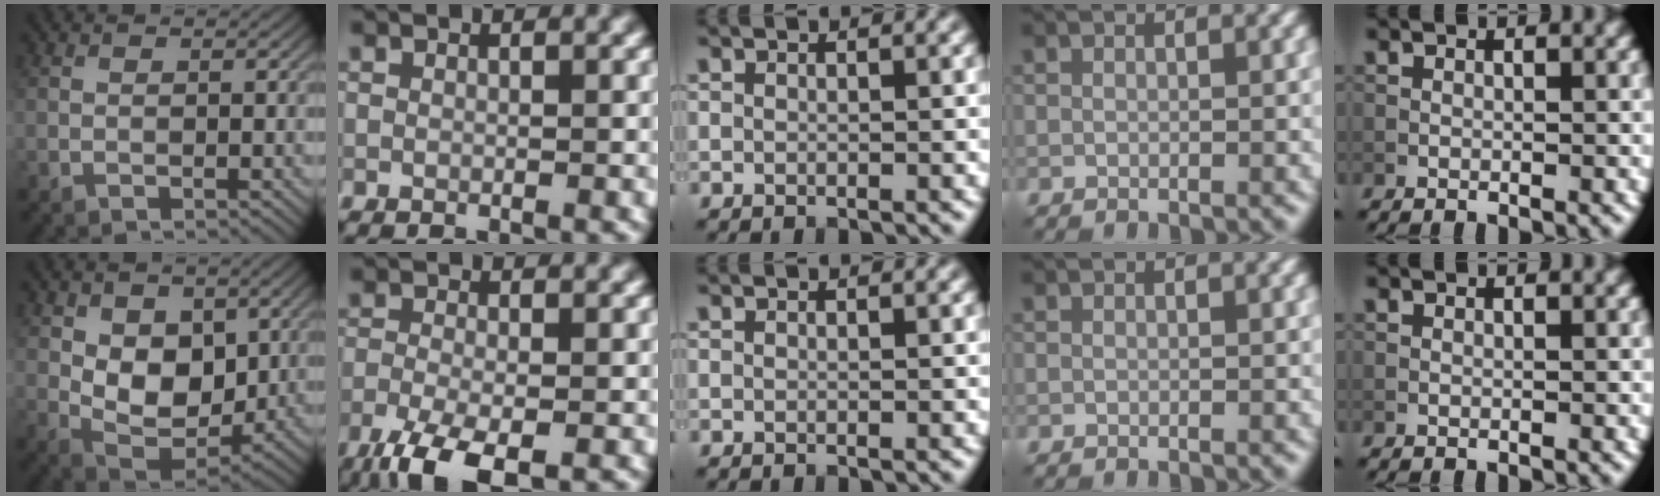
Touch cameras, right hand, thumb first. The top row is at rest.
{"thumb": {"total": 8.4, "force": [1.6, 5.9, 5.8], "torque": [-0.121, -0.015, 0.023]}, "index": {"total": 6.3, "force": [-4.0, 2.0, 4.4], "torque": [-0.096, -0.016, -0.081]}}